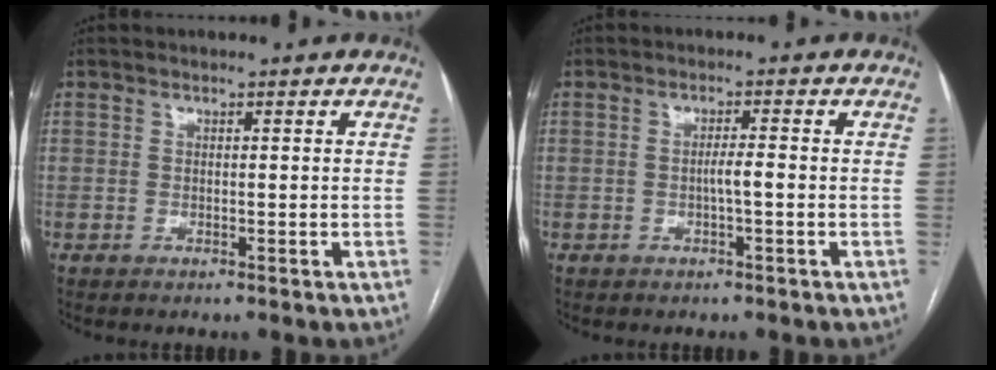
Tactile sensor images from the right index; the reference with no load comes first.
{"total": 2.1, "force": [-0.5, 0.0, 2.0], "torque": [-0.035, 0.002, -0.009]}